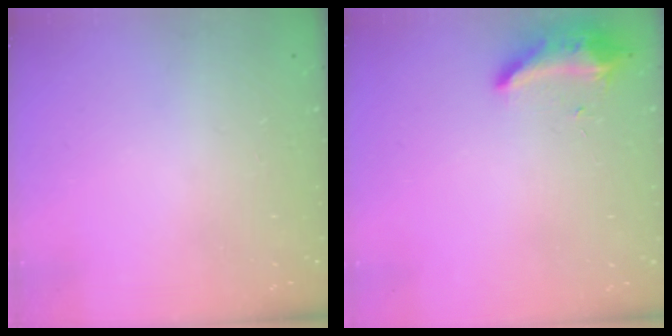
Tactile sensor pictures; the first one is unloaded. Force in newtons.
{"total": 8.7, "press": 8.7, "slide": 0.5}